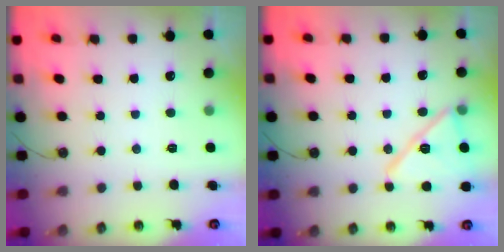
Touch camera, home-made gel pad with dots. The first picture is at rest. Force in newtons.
{"total": 14.6, "press": 14.6, "slide": 1.1}